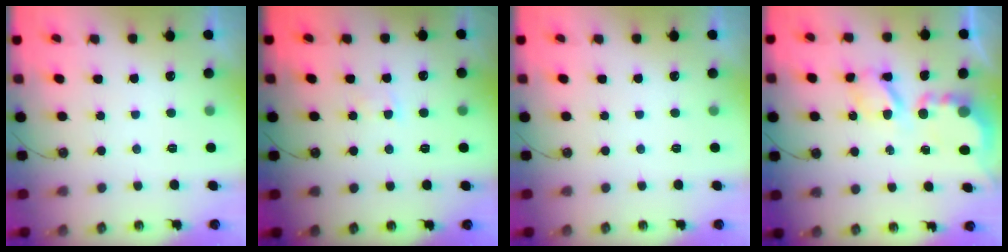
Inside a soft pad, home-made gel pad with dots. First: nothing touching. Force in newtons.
{"total": 1.7, "press": 1.6, "slide": 0.3}
{"total": 0.0}
{"total": 6.8, "press": 6.8, "slide": 0.5}